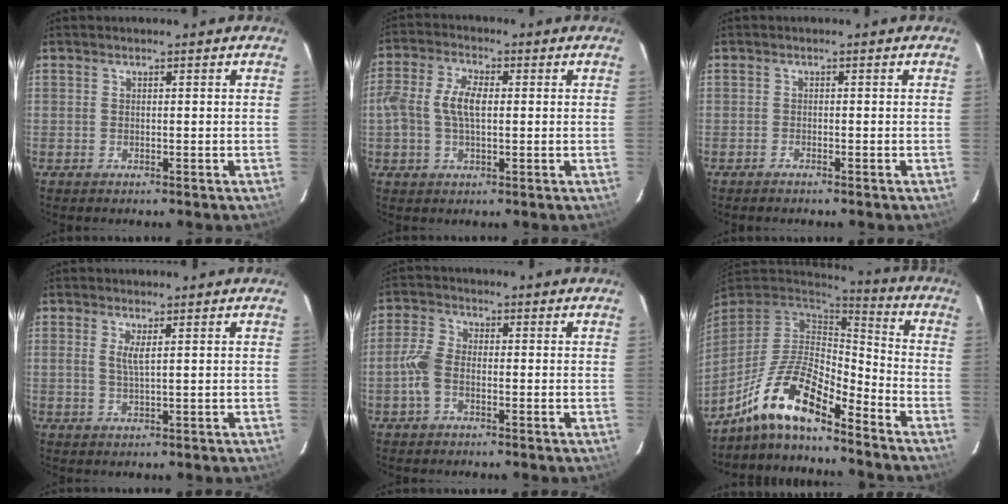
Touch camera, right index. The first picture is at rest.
{"total": 7.0, "force": [0.1, 3.4, 6.1], "torque": [-0.123, 0.011, 0.000]}
{"total": 0.9, "force": [-0.9, 0.1, 0.2], "torque": [-0.006, -0.001, -0.019]}
{"total": 2.4, "force": [0.8, 0.1, 2.3], "torque": [-0.045, -0.002, 0.012]}
{"total": 4.9, "force": [-1.7, 2.7, 3.7], "torque": [-0.090, 0.009, -0.035]}
{"total": 15.8, "force": [-11.2, 3.8, 10.3], "torque": [-0.207, -0.009, -0.218]}